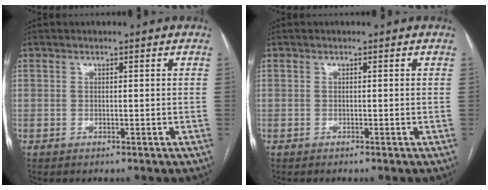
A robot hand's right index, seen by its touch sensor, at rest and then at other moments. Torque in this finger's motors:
{"motor_torque": [0.14, 0.05, -0.03, 0.00]}